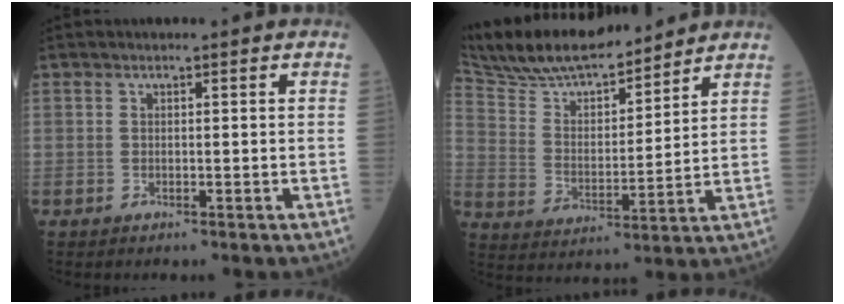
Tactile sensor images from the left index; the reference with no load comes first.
{"total": 17.5, "force": [15.4, 3.9, 7.3], "torque": [-0.137, 0.016, 0.277]}